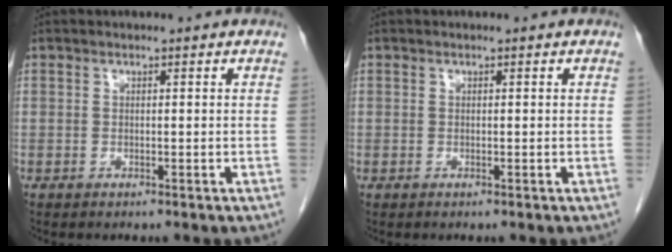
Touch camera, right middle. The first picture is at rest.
{"total": 0.0}